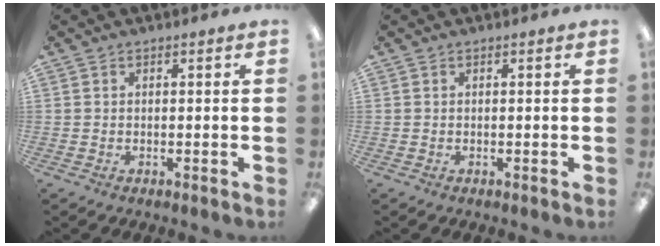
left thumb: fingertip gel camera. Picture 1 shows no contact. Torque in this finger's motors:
{"motor_torque": [-0.02, 0.02, 0.07, 0.07, 0.00]}